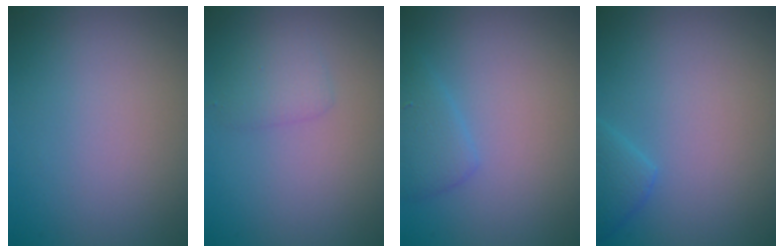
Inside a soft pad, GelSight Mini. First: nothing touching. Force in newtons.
{"total": 1.6, "press": 1.6, "slide": 0.1}
{"total": 2.0, "press": 2.0, "slide": 0.2}
{"total": 1.6, "press": 1.6, "slide": 0.2}